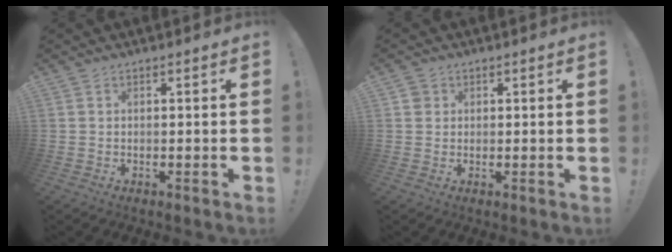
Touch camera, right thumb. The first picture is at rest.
{"total": 1.9, "force": [0.7, 1.6, 0.4], "torque": [-0.006, 0.001, 0.013]}